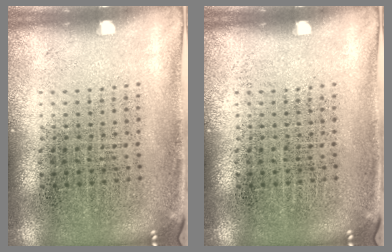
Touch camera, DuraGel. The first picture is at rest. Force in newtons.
{"total": 0.0}